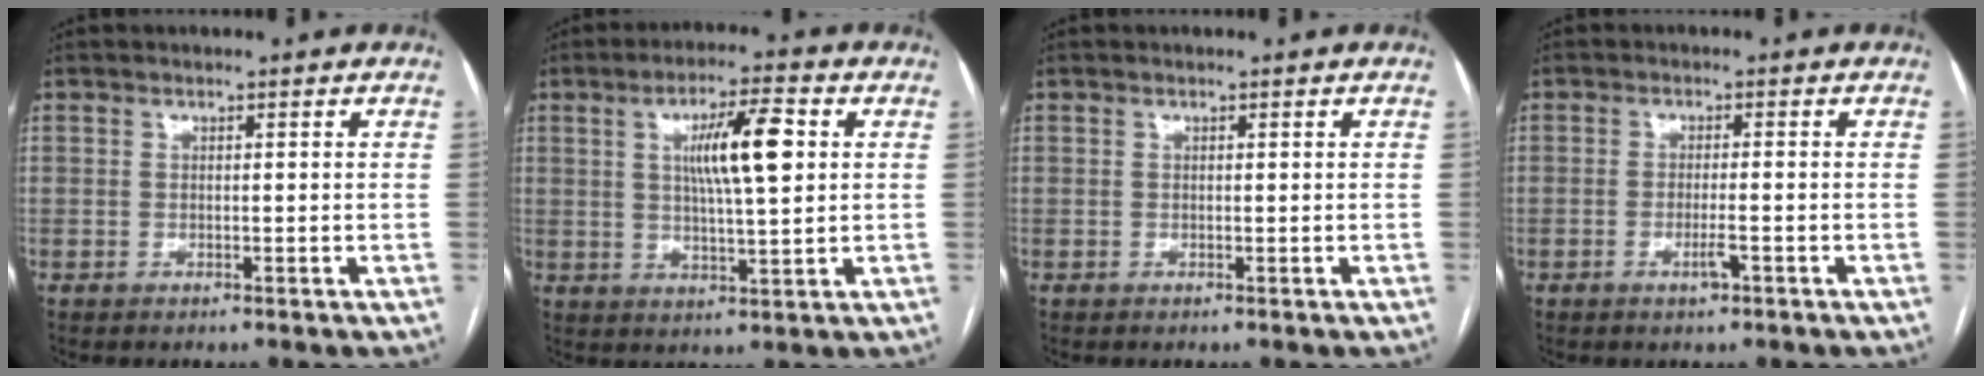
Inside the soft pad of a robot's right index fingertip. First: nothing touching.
{"total": 9.5, "force": [2.3, 1.2, 9.1], "torque": [-0.157, 0.006, 0.040]}
{"total": 0.0}
{"total": 2.5, "force": [-1.2, 0.3, 2.2], "torque": [-0.039, -0.002, -0.020]}